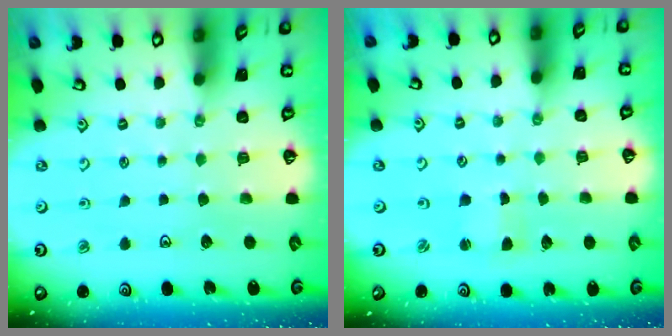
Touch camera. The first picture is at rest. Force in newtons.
{"total": 1.1, "press": 1.0, "slide": 0.2}